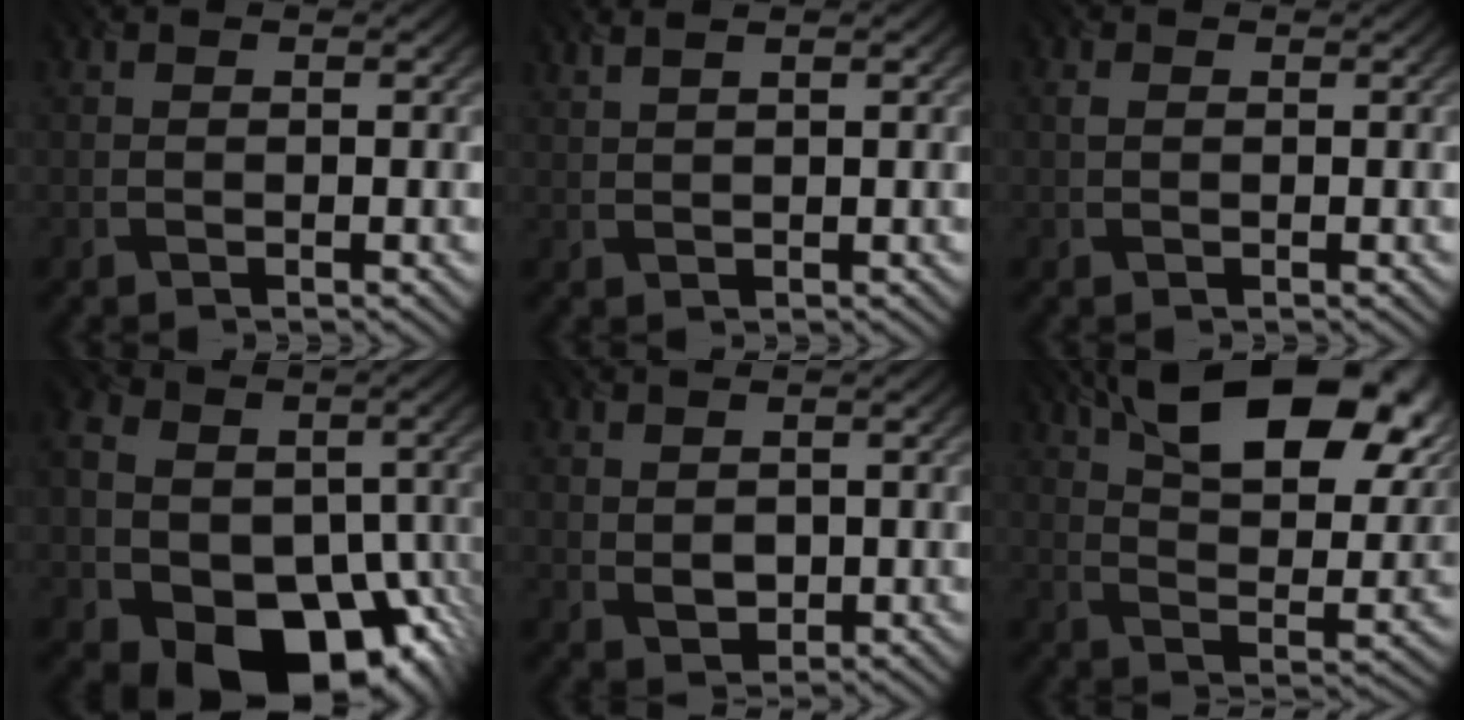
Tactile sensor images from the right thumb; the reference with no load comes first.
{"total": 2.9, "force": [2.1, 0.6, 1.9], "torque": [-0.030, 0.005, 0.033]}
{"total": 0.7, "force": [0.3, 0.4, 0.4], "torque": [-0.015, 0.002, 0.006]}
{"total": 19.0, "force": [-6.7, 14.6, 10.1], "torque": [-0.181, -0.040, -0.106]}
{"total": 2.0, "force": [0.6, 1.5, 1.2], "torque": [-0.033, -0.003, 0.015]}
{"total": 17.1, "force": [9.2, 7.6, 12.2], "torque": [-0.207, 0.009, 0.146]}